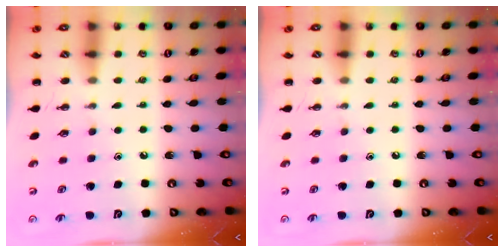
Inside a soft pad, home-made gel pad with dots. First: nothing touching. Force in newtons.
{"total": 0.0}